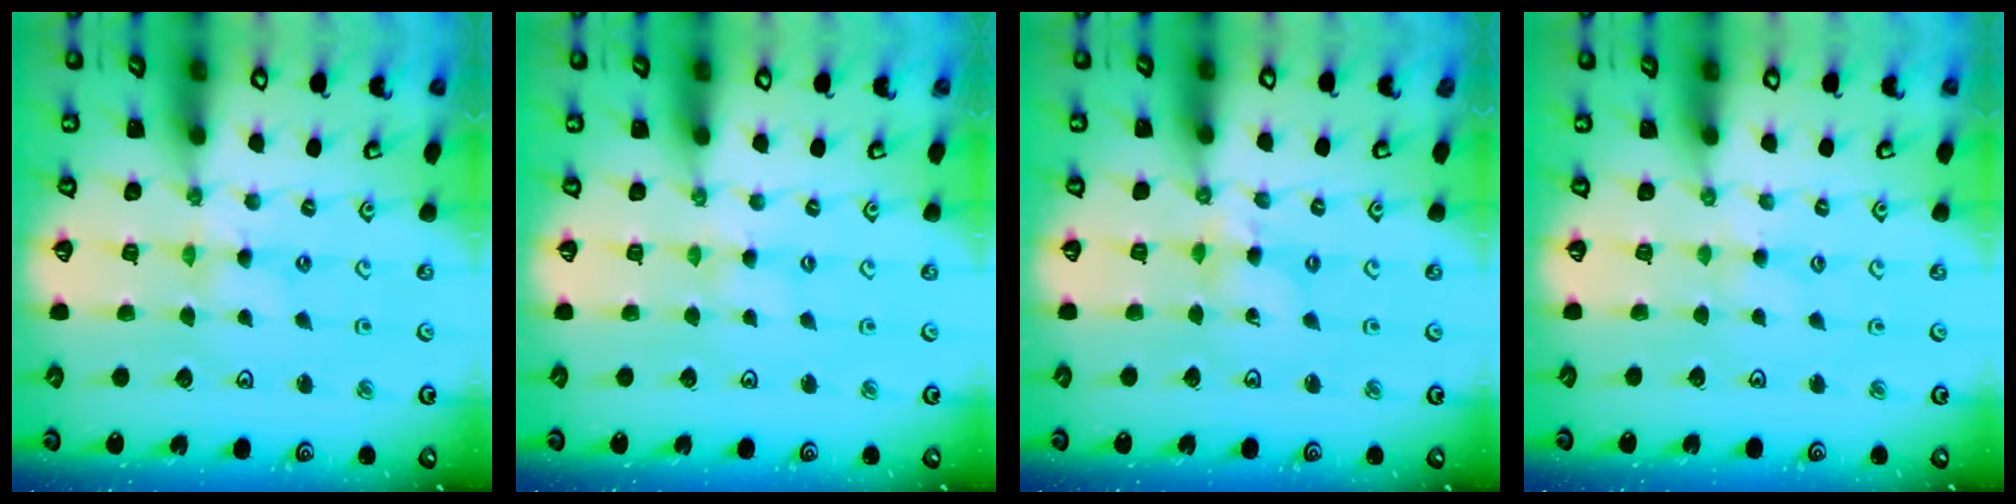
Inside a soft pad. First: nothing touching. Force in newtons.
{"total": 1.5, "press": 1.5, "slide": 0.2}
{"total": 2.3, "press": 2.3, "slide": 0.2}
{"total": 1.7, "press": 1.6, "slide": 0.3}